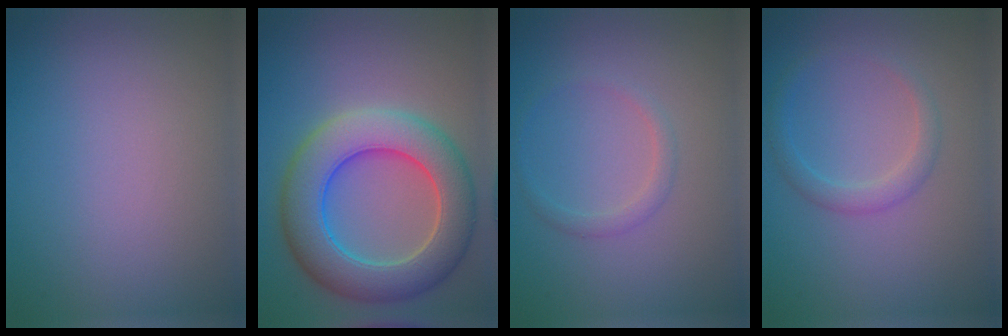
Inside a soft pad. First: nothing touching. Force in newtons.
{"total": 8.7, "press": 8.7, "slide": 0.3}
{"total": 1.2, "press": 1.2, "slide": 0.1}
{"total": 1.8, "press": 1.8, "slide": 0.1}